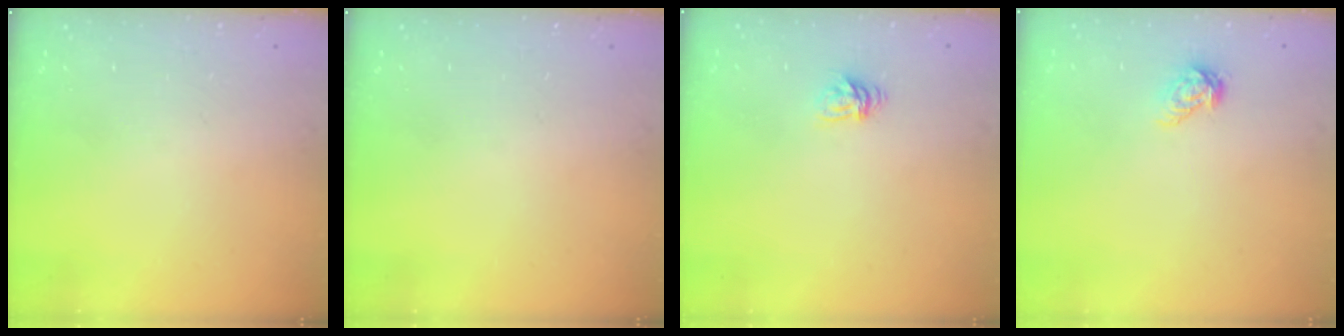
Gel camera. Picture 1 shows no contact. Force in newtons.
{"total": 0.0}
{"total": 4.9, "press": 4.9, "slide": 0.6}
{"total": 7.0, "press": 7.0, "slide": 0.4}